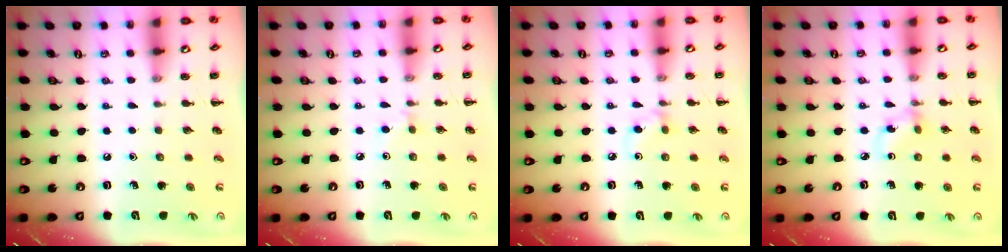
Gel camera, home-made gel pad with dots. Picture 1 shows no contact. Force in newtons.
{"total": 3.1, "press": 2.8, "slide": 1.3}
{"total": 5.9, "press": 5.5, "slide": 2.1}
{"total": 2.9, "press": 2.8, "slide": 0.9}